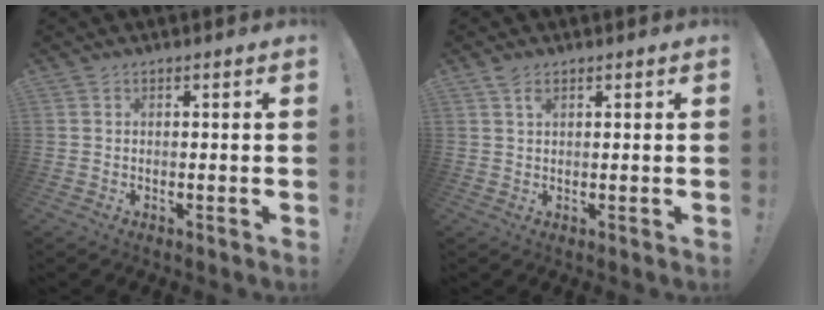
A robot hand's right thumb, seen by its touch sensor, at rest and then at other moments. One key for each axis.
{"total": 2.1, "fx": 1.4, "fy": 0.9, "fz": 1.3, "tx": -0.023, "ty": -0.003, "tz": 0.024}